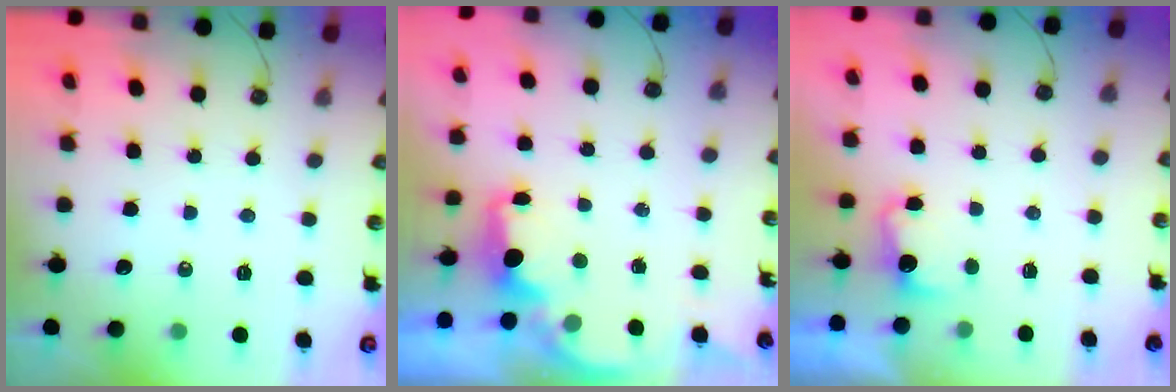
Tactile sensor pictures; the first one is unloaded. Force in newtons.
{"total": 2.5, "press": 2.3, "slide": 0.8}
{"total": 3.8, "press": 3.7, "slide": 1.0}